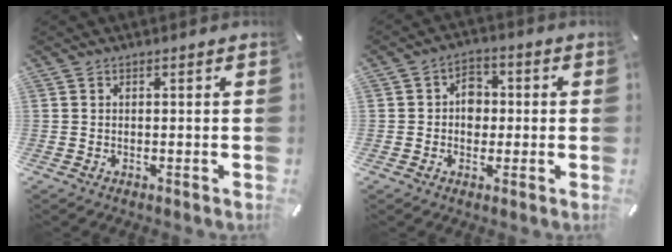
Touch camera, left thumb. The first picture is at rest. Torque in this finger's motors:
{"motor_torque": [0.55, 0.62, 0.48, -0.02, 0.00]}